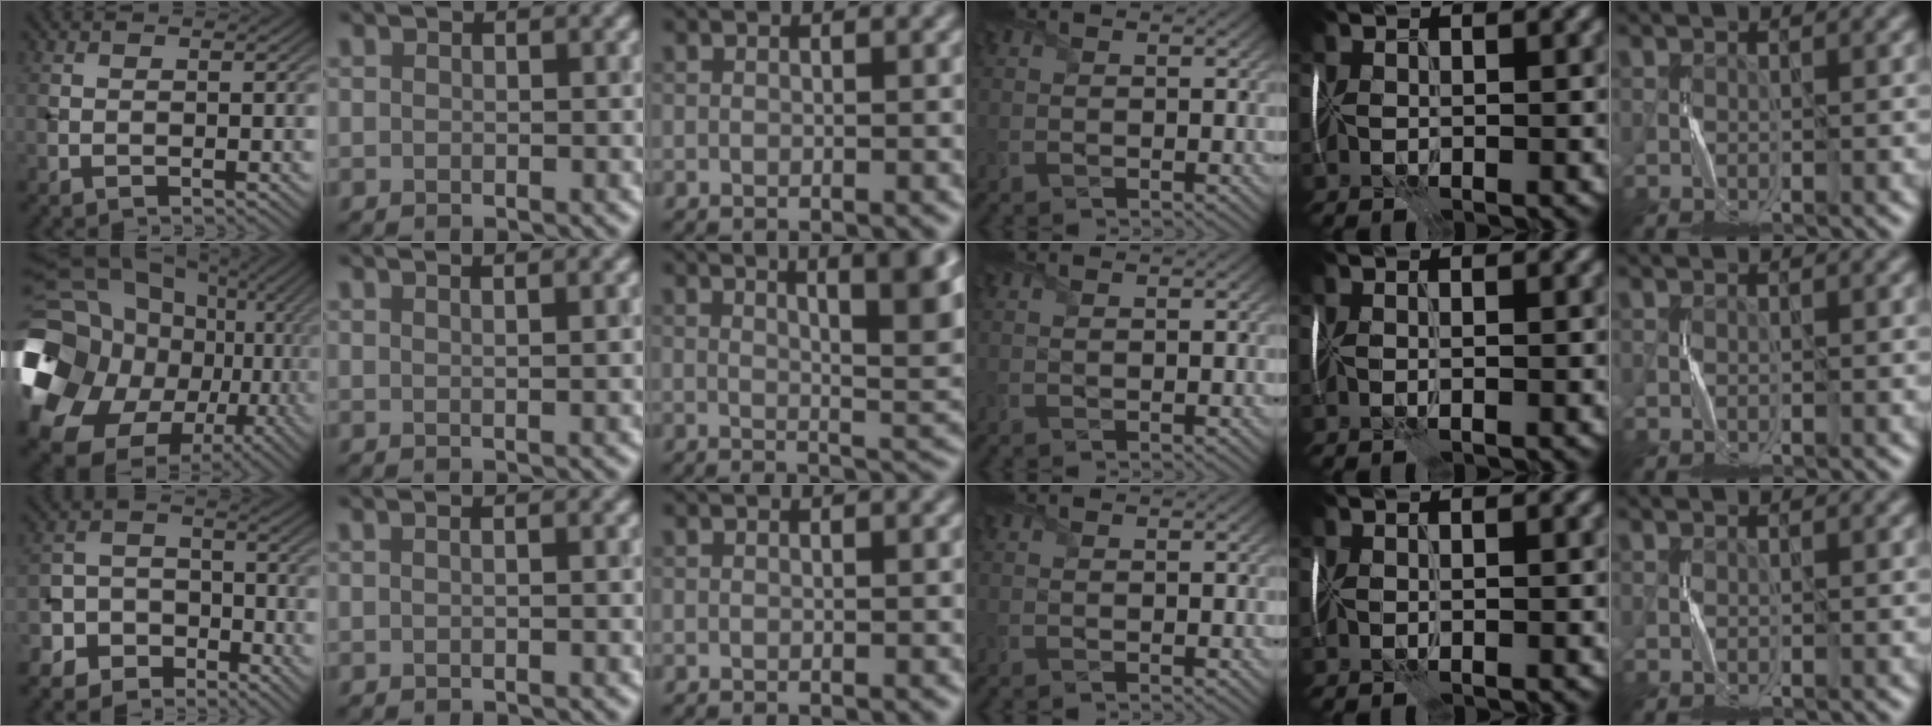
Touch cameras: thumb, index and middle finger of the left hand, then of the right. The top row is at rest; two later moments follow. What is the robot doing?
{"motion": "fold", "object": "memory foam"}